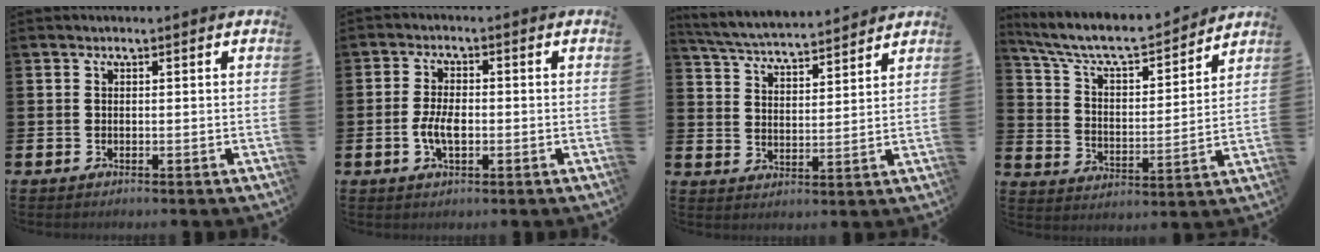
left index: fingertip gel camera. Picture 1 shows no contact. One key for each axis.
{"total": 4.0, "fx": -0.7, "fy": 1.9, "fz": 3.5, "tx": -0.065, "ty": 0.000, "tz": -0.015}
{"total": 5.1, "fx": 5.0, "fy": 0.2, "fz": 0.8, "tx": -0.038, "ty": -0.038, "tz": 0.086}
{"total": 7.6, "fx": 6.9, "fy": 1.7, "fz": 2.8, "tx": -0.088, "ty": -0.050, "tz": 0.115}